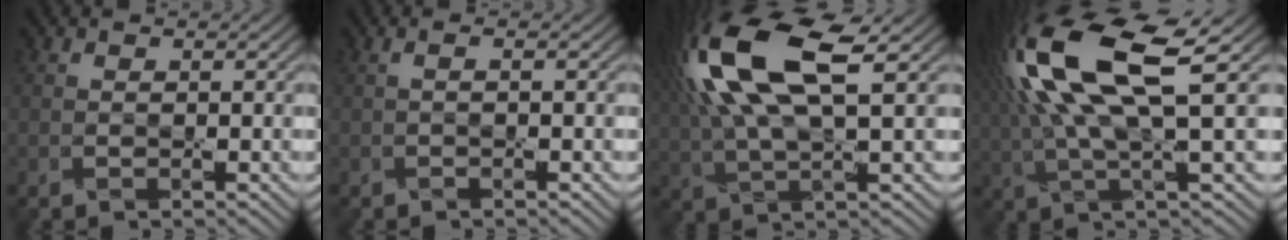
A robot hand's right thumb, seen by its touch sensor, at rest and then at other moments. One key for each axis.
{"total": 0.7, "fx": 0.1, "fy": -0.2, "fz": 0.7, "tx": -0.014, "ty": 0.005, "tz": 0.000}
{"total": 15.7, "fx": 5.1, "fy": 5.6, "fz": 13.7, "tx": -0.321, "ty": 0.018, "tz": 0.094}
{"total": 15.5, "fx": 4.4, "fy": 4.6, "fz": 14.1, "tx": -0.324, "ty": 0.020, "tz": 0.079}